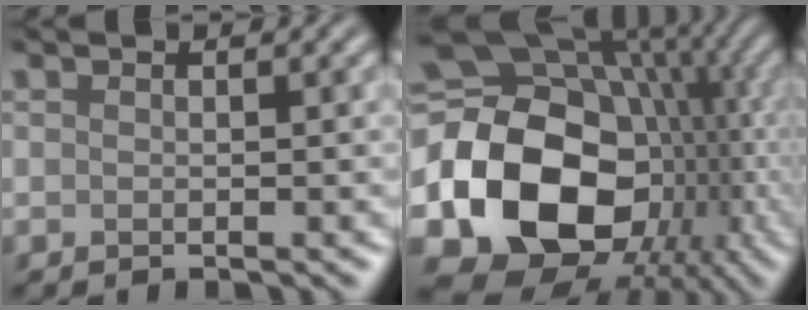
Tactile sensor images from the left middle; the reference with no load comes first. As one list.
[{"total": 18.2, "force": [-2.5, 14.5, 10.7], "torque": [-0.213, -0.031, -0.028]}]